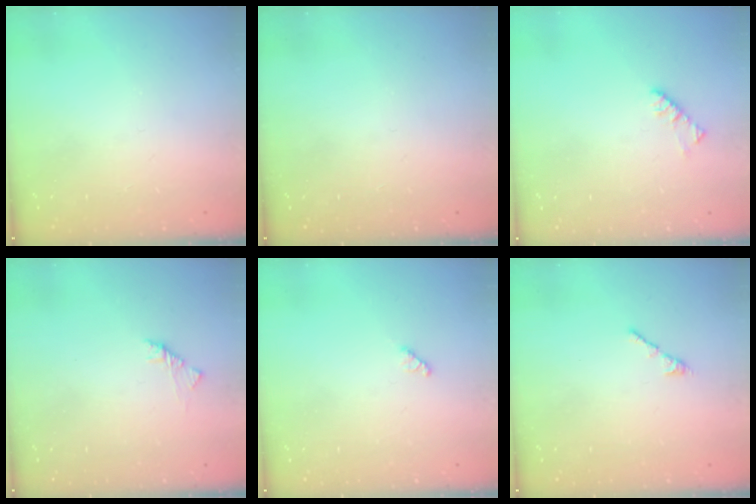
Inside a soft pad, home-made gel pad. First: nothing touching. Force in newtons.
{"total": 0.0}
{"total": 4.5, "press": 4.5, "slide": 0.5}
{"total": 1.7, "press": 1.6, "slide": 0.5}
{"total": 2.9, "press": 2.9, "slide": 0.3}
{"total": 2.7, "press": 2.6, "slide": 0.7}